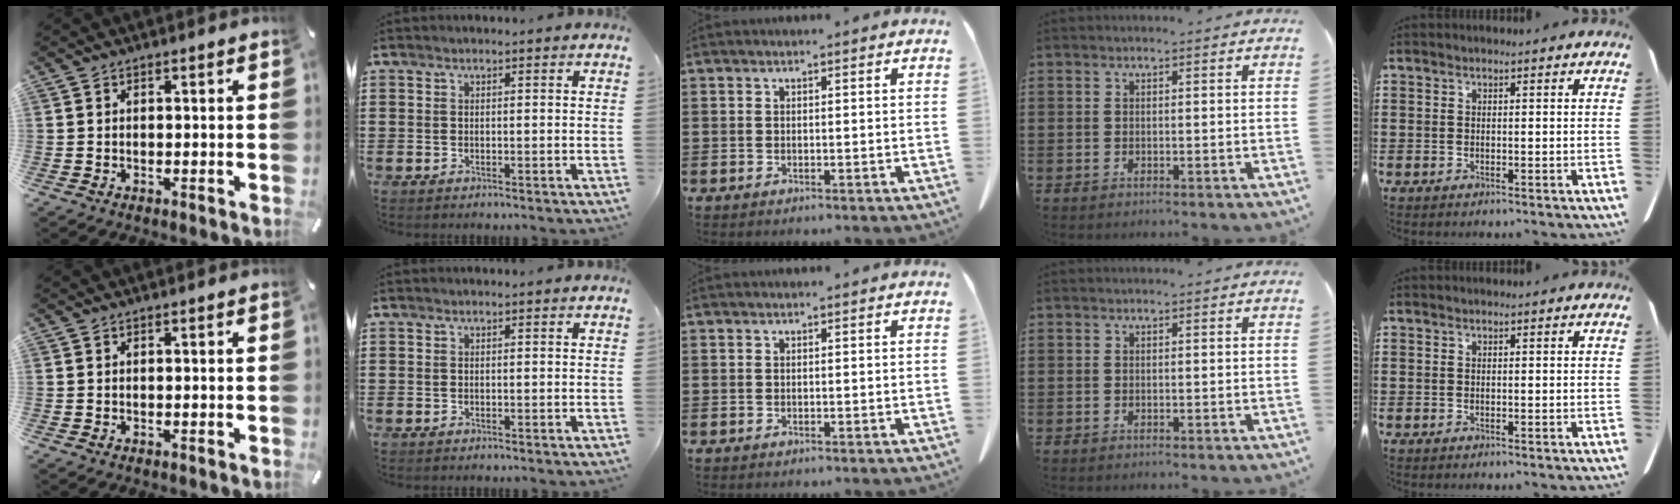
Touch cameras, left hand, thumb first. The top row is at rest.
{}